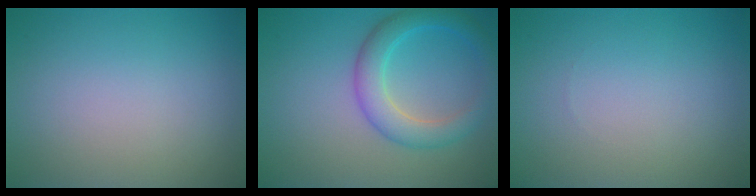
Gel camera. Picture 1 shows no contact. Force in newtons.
{"total": 4.1, "press": 4.1, "slide": 0.2}
{"total": 0.0}